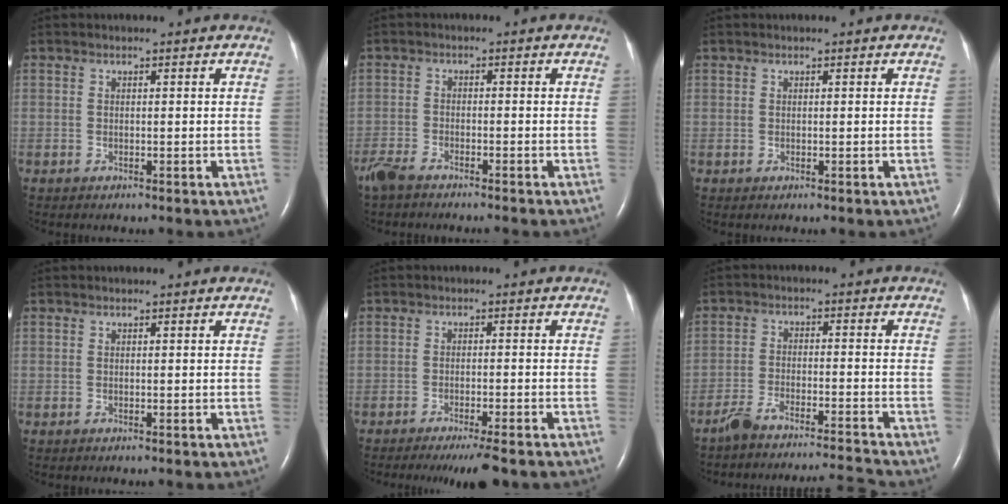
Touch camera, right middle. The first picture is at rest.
{"total": 5.4, "force": [-4.8, 0.9, 2.3], "torque": [-0.041, -0.013, -0.086]}
{"total": 0.0}
{"total": 0.0}
{"total": 6.9, "force": [-5.5, 0.1, 4.1], "torque": [-0.047, -0.014, -0.081]}
{"total": 8.6, "force": [-8.3, -1.3, 1.8], "torque": [-0.033, 0.013, -0.141]}